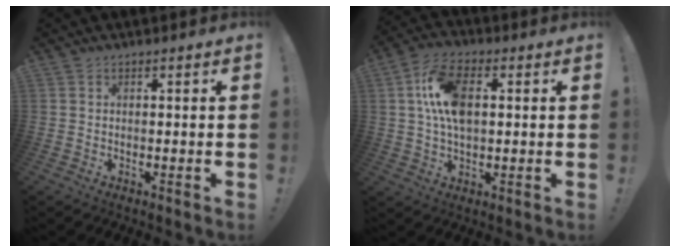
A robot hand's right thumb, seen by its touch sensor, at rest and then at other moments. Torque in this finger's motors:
{"motor_torque": [1.54, 2.42, 0.57, -0.37, 0.45]}